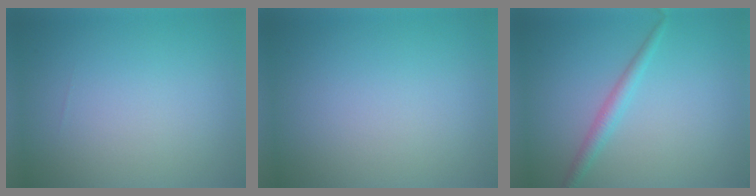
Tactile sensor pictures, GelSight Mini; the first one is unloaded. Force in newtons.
{"total": 0.0}
{"total": 1.8, "press": 1.8, "slide": 0.1}